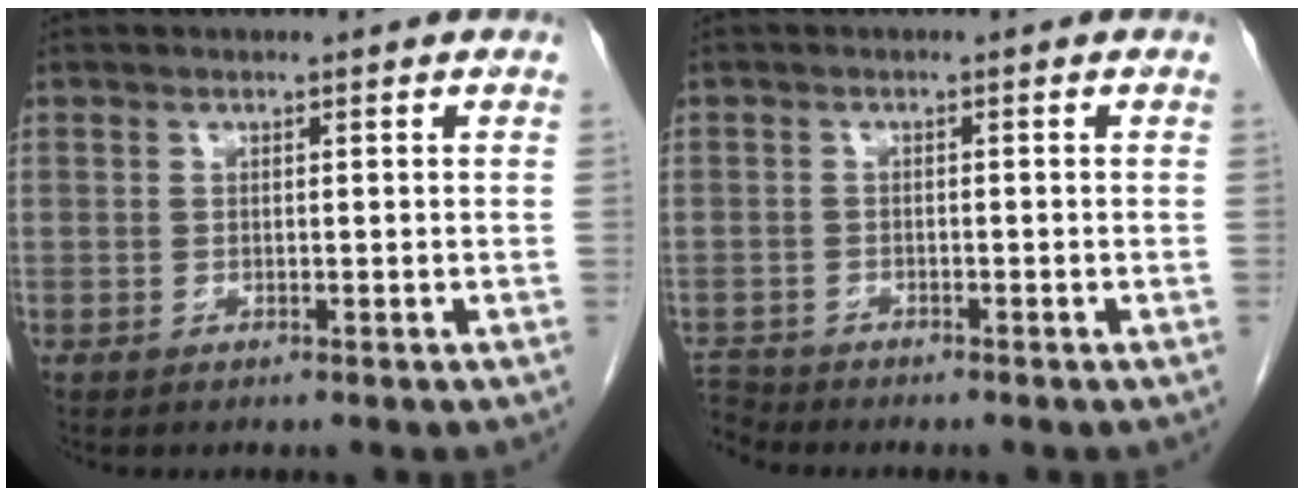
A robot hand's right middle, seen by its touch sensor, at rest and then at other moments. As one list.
[{"total": 2.9, "force": [-2.9, 0.1, -0.4], "torque": [0.005, -0.014, -0.051]}]